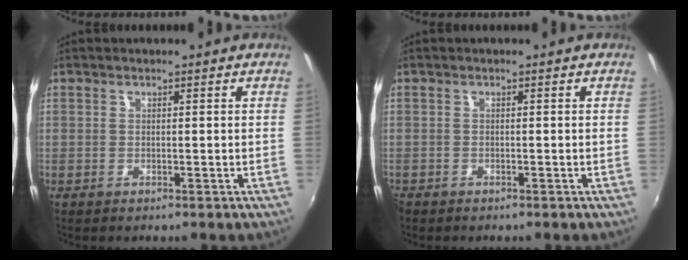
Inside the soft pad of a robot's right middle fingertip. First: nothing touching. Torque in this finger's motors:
{"motor_torque": [1.06, -1.08, 0.44, 0.21]}